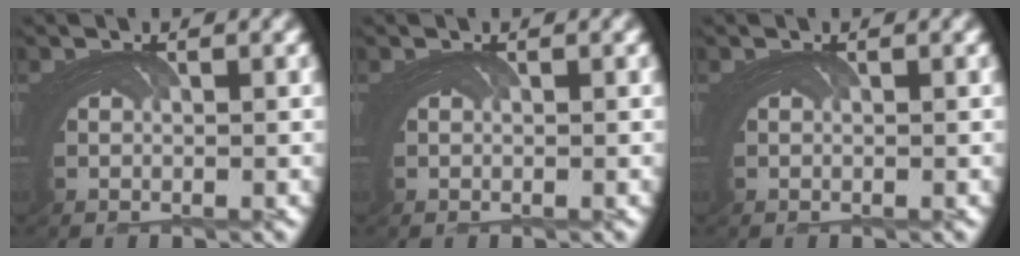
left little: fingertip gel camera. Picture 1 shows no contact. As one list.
[{"total": 0.0}, {"total": 0.0}]